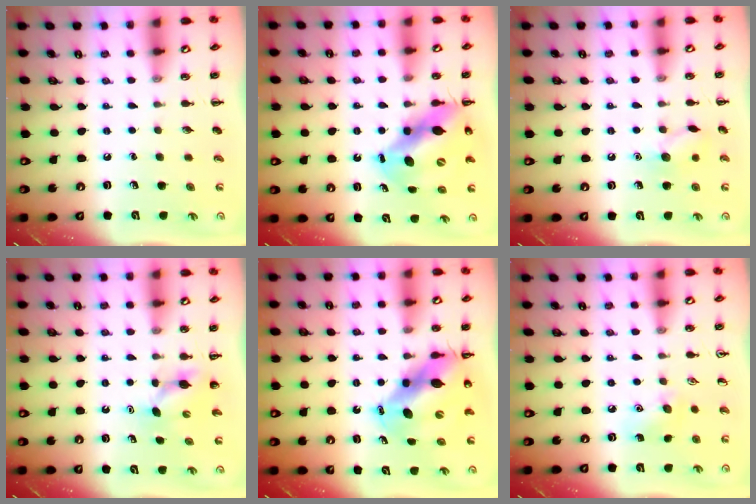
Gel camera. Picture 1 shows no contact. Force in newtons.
{"total": 11.8, "press": 11.4, "slide": 3.1}
{"total": 8.3, "press": 8.2, "slide": 1.1}
{"total": 4.1, "press": 4.0, "slide": 0.9}
{"total": 11.8, "press": 11.3, "slide": 3.2}
{"total": 8.3, "press": 8.2, "slide": 1.7}